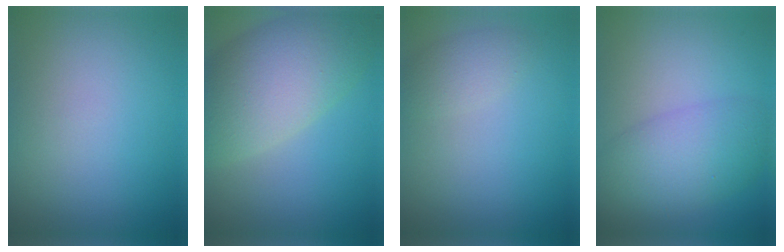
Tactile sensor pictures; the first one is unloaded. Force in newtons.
{"total": 8.4, "press": 8.4, "slide": 0.6}
{"total": 1.8, "press": 1.8, "slide": 0.1}
{"total": 5.8, "press": 5.8, "slide": 0.2}